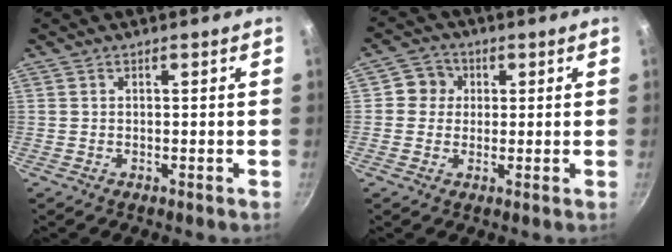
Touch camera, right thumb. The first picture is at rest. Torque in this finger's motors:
{"motor_torque": [0.20, 0.06, 0.60, -0.16, -0.01]}